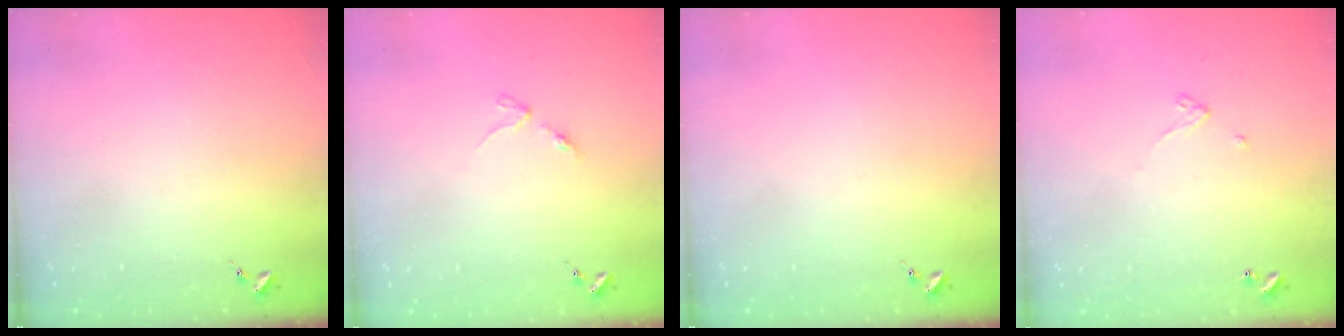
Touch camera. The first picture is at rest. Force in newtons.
{"total": 2.9, "press": 2.8, "slide": 0.4}
{"total": 0.0}
{"total": 2.4, "press": 2.4, "slide": 0.2}